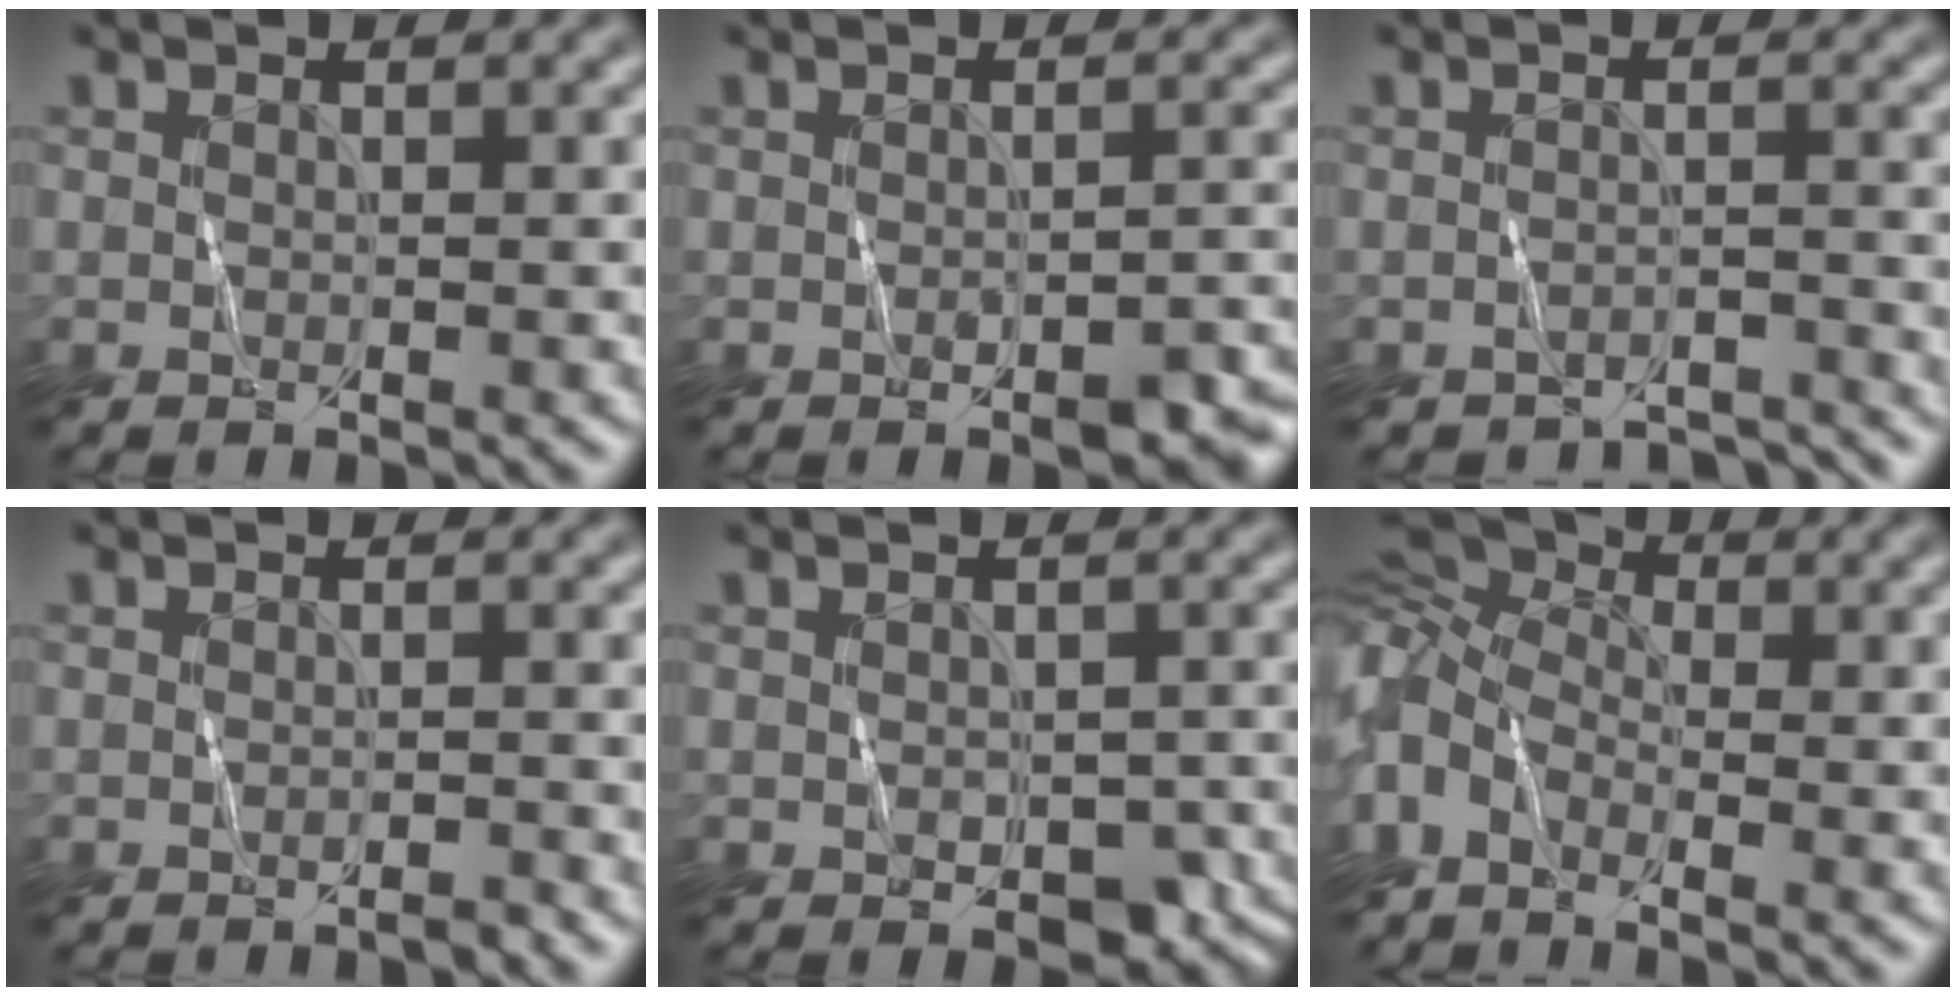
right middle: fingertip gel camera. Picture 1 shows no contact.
{"total": 2.6, "force": [-1.3, 1.2, 1.9], "torque": [-0.029, 0.003, -0.015]}
{"total": 3.4, "force": [-3.3, 0.6, 0.4], "torque": [-0.002, -0.002, -0.042]}
{"total": 0.8, "force": [-0.6, 0.1, 0.5], "torque": [-0.006, 0.004, -0.011]}
{"total": 4.0, "force": [-1.3, 2.6, 2.8], "torque": [-0.031, -0.011, -0.011]}
{"total": 7.0, "force": [-1.2, 4.2, 5.4], "torque": [-0.133, 0.008, -0.036]}